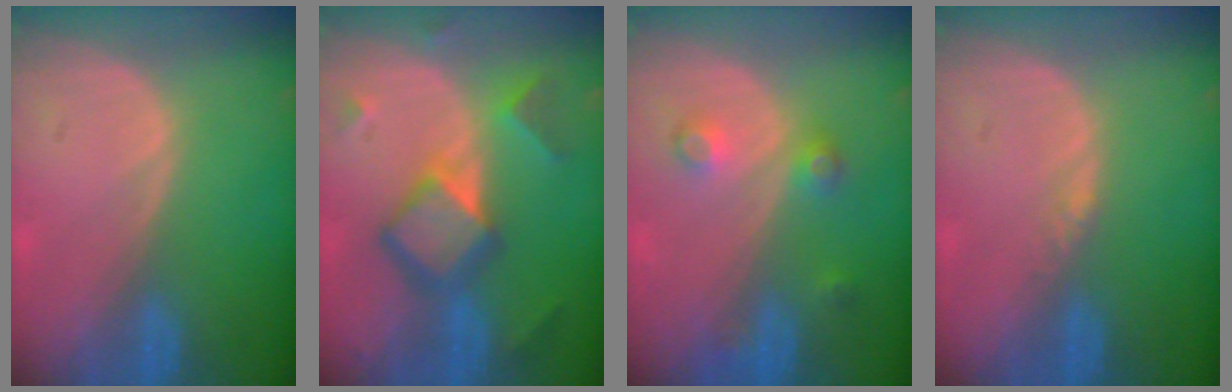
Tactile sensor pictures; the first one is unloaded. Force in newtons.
{"total": 7.7, "press": 7.7, "slide": 0.4}
{"total": 3.8, "press": 3.4, "slide": 1.7}
{"total": 1.0, "press": 0.8, "slide": 0.6}